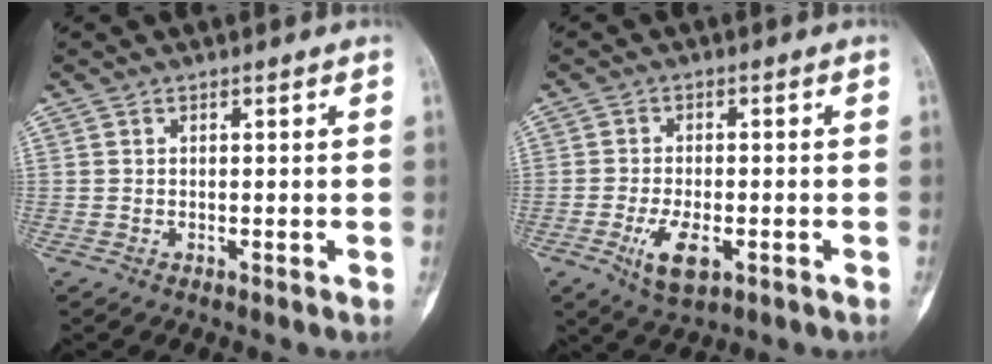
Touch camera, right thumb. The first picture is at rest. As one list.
[{"total": 6.6, "force": [-2.5, 3.0, 5.3], "torque": [-0.092, -0.002, -0.041]}]